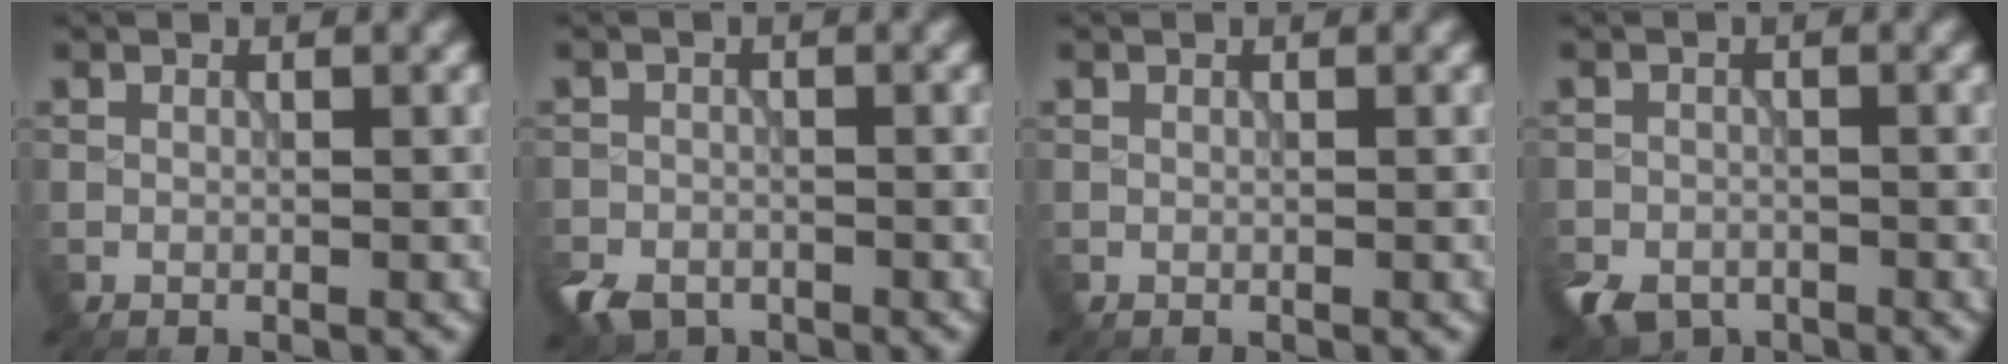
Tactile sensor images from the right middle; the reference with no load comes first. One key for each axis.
{"total": 3.0, "fx": -2.2, "fy": 1.8, "fz": 1.0, "tx": -0.017, "ty": -0.007, "tz": -0.049}
{"total": 0.0}
{"total": 3.4, "fx": -2.4, "fy": 2.0, "fz": 1.3, "tx": -0.021, "ty": -0.008, "tz": -0.049}